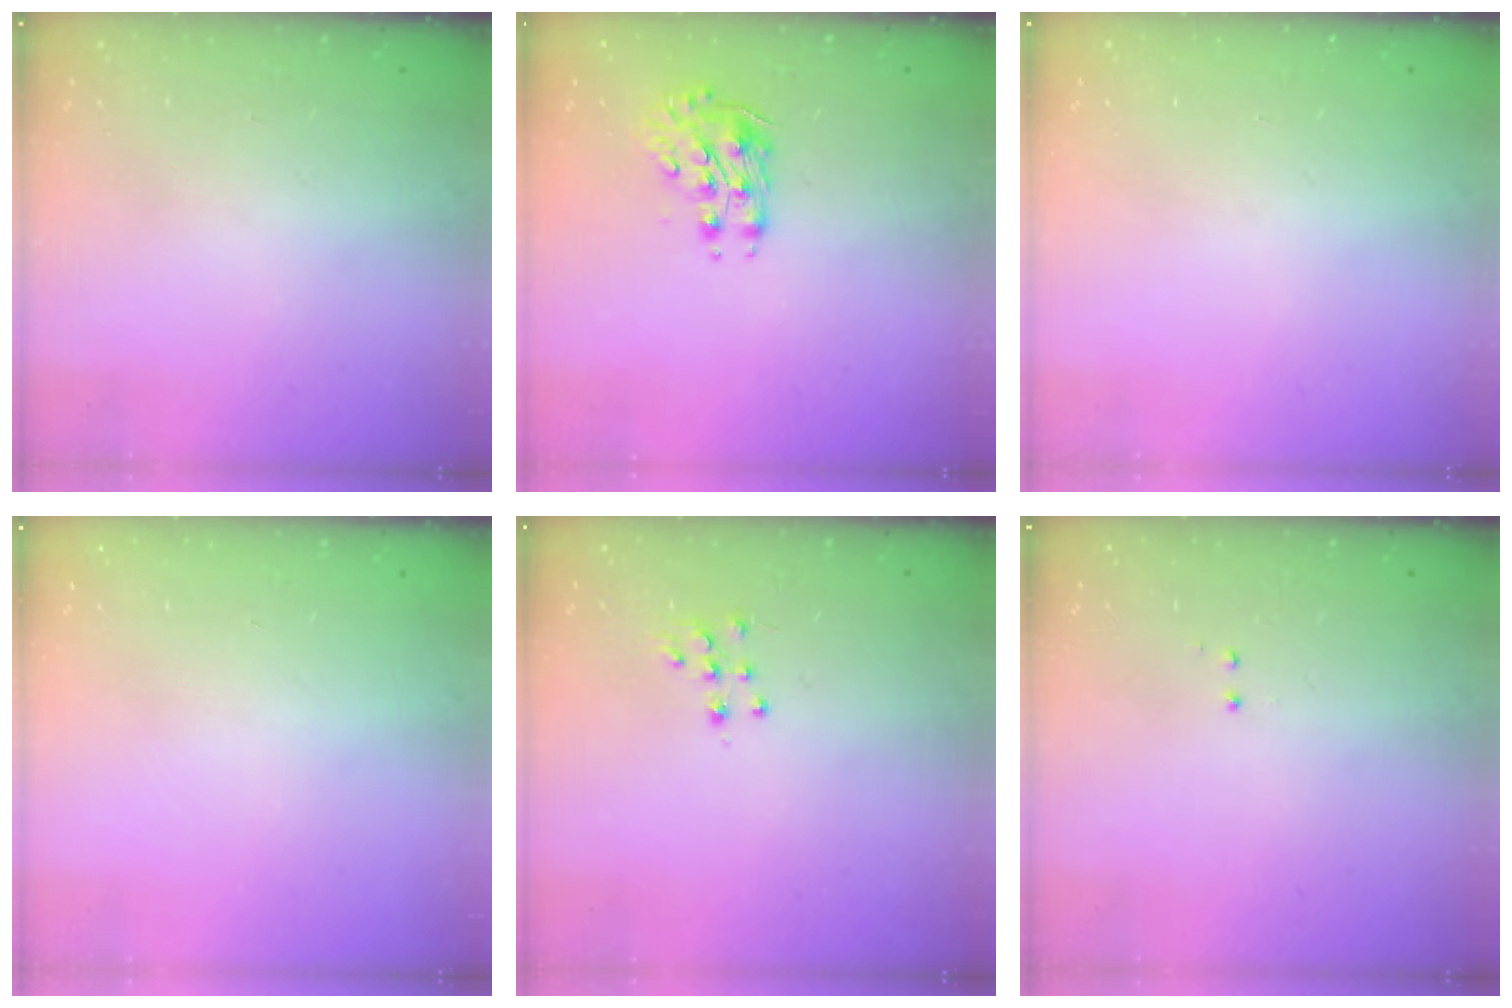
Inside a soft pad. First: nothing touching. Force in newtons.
{"total": 9.4, "press": 9.4, "slide": 0.9}
{"total": 0.0}
{"total": 0.0}
{"total": 7.0, "press": 7.0, "slide": 0.3}
{"total": 0.5, "press": 0.5, "slide": 0.3}